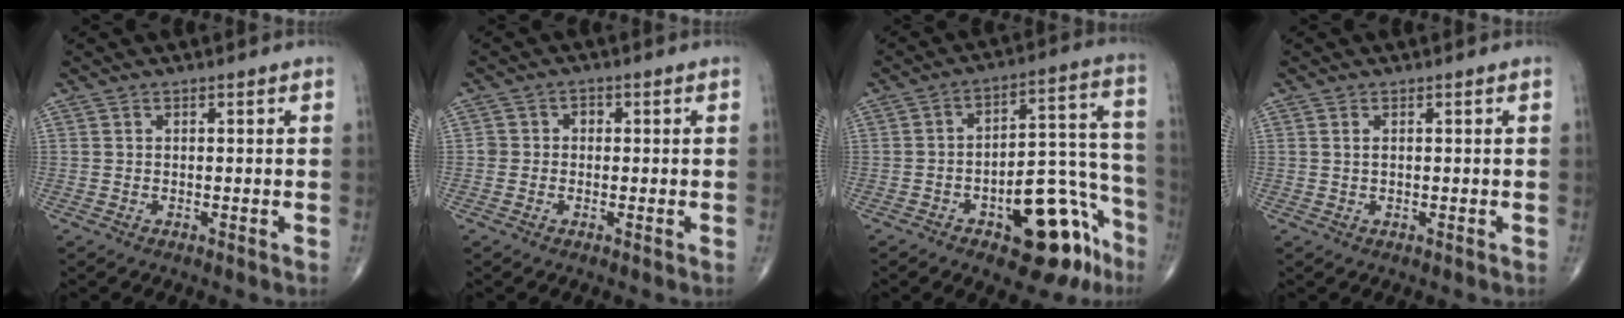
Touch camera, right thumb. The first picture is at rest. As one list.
[{"total": 2.2, "force": [-0.1, 2.0, 0.8], "torque": [0.003, 0.009, -0.005]}, {"total": 18.0, "force": [-9.2, 8.0, 13.2], "torque": [-0.114, 0.090, -0.118]}, {"total": 0.8, "force": [0.3, 0.4, 0.7], "torque": [-0.017, 0.003, 0.007]}]